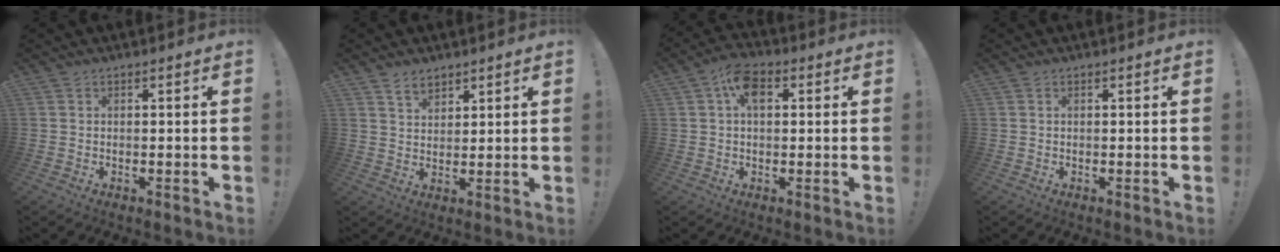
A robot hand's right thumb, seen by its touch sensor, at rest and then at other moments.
{"total": 5.0, "force": [3.8, 2.8, 1.6], "torque": [-0.017, -0.022, 0.070]}
{"total": 7.4, "force": [2.1, 4.5, 5.5], "torque": [-0.093, 0.007, 0.040]}
{"total": 0.0}